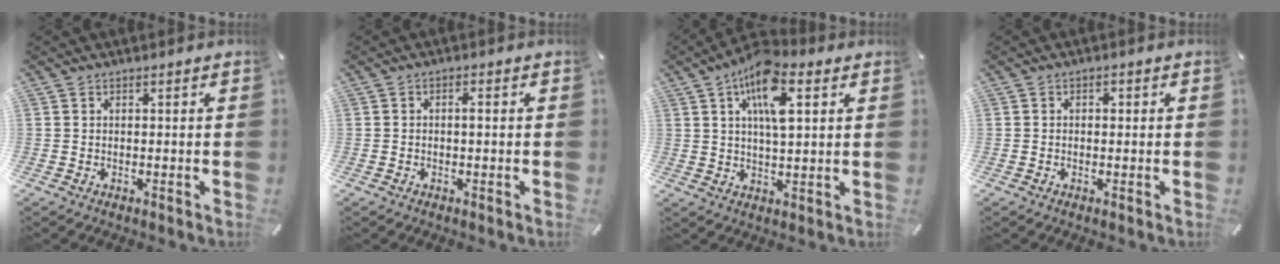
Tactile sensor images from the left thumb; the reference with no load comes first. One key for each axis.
{"total": 1.4, "fx": -0.2, "fy": 0.7, "fz": 1.2, "tx": -0.024, "ty": 0.003, "tz": -0.005}
{"total": 11.3, "fx": 5.1, "fy": 4.7, "fz": 9.0, "tx": -0.164, "ty": -0.007, "tz": 0.085}
{"total": 1.2, "fx": -0.4, "fy": 1.0, "fz": 0.6, "tx": -0.012, "ty": 0.005, "tz": -0.010}